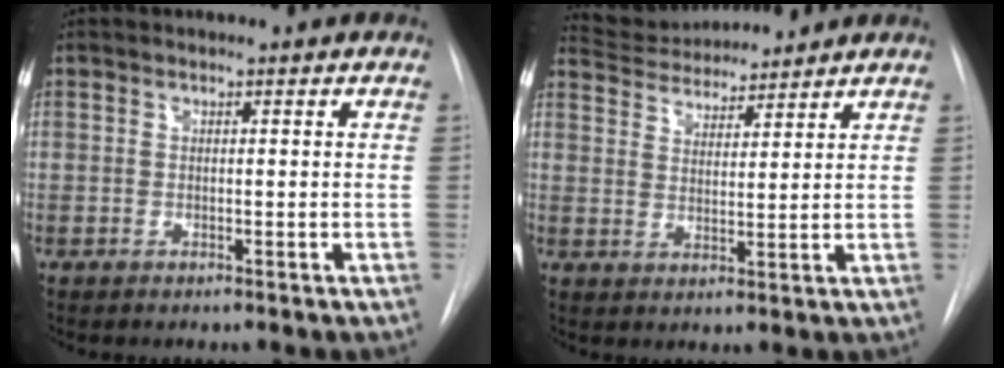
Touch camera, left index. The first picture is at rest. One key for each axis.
{"total": 8.6, "fx": 8.4, "fy": 1.2, "fz": 1.6, "tx": -0.035, "ty": 0.021, "tz": 0.144}